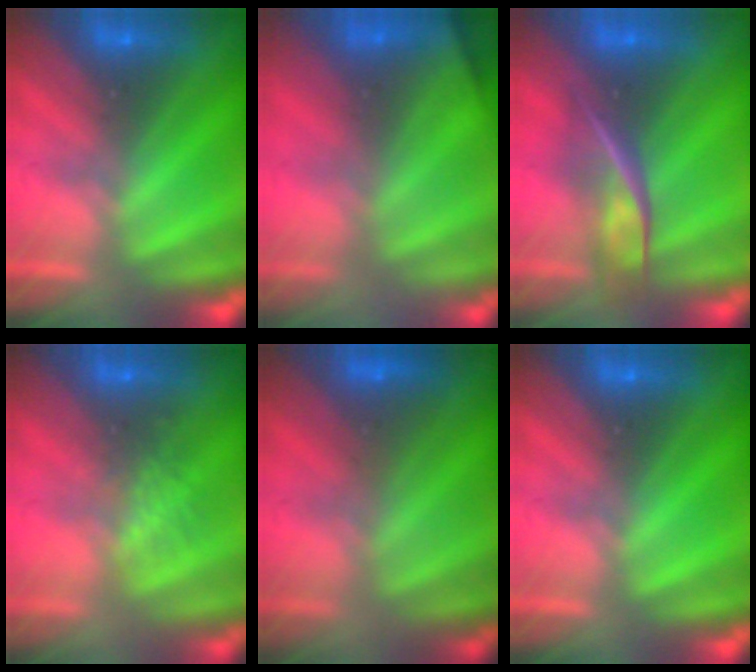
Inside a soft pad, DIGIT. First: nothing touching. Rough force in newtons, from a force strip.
{"total": 6.4}
{"total": 2.4}
{"total": 2.7}
{"total": 2.5}
{"total": 0.0}